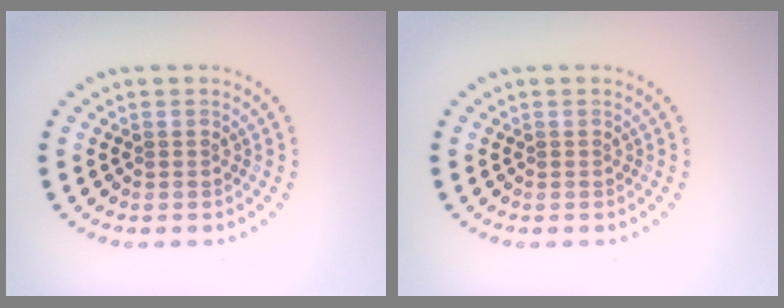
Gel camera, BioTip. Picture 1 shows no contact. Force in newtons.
{"total": 0.0}